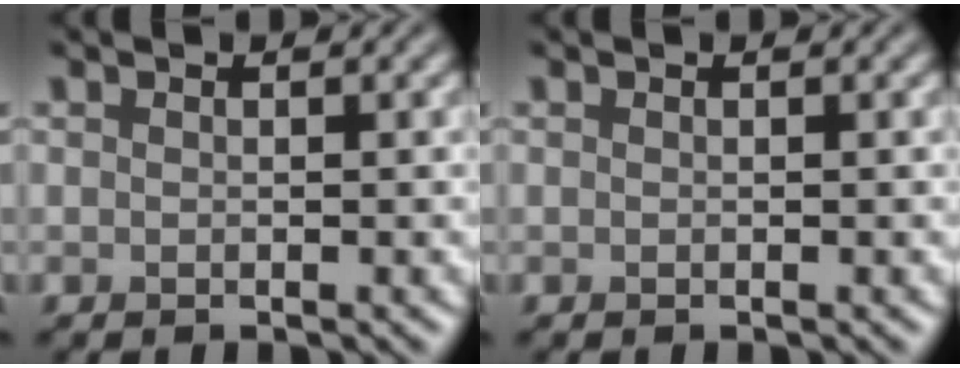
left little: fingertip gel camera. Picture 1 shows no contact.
{"total": 0.0}